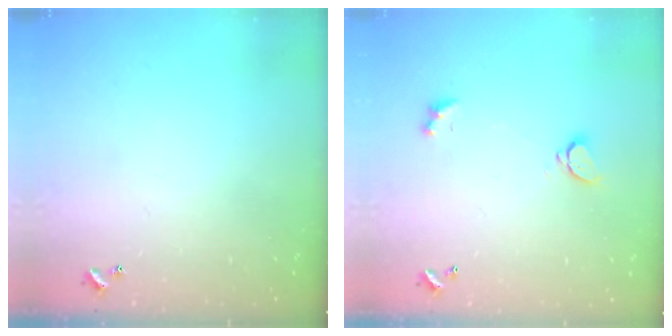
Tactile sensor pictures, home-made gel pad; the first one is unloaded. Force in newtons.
{"total": 1.7, "press": 1.6, "slide": 0.3}